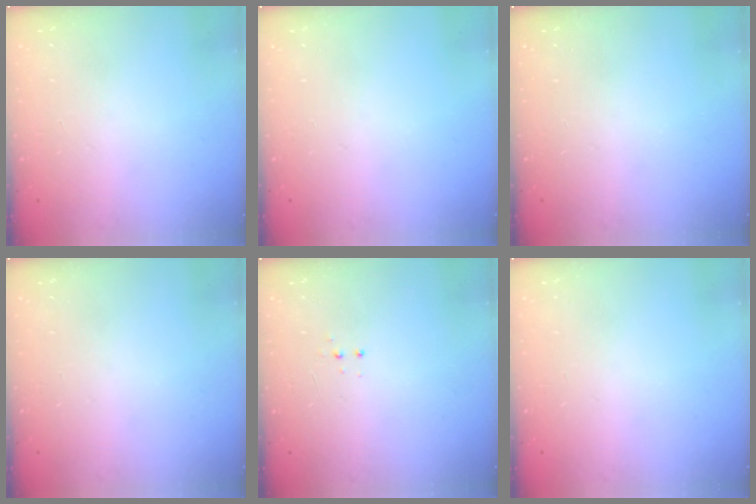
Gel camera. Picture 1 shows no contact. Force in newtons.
{"total": 0.0}
{"total": 0.0}
{"total": 0.0}
{"total": 3.3, "press": 3.2, "slide": 0.7}
{"total": 0.0}